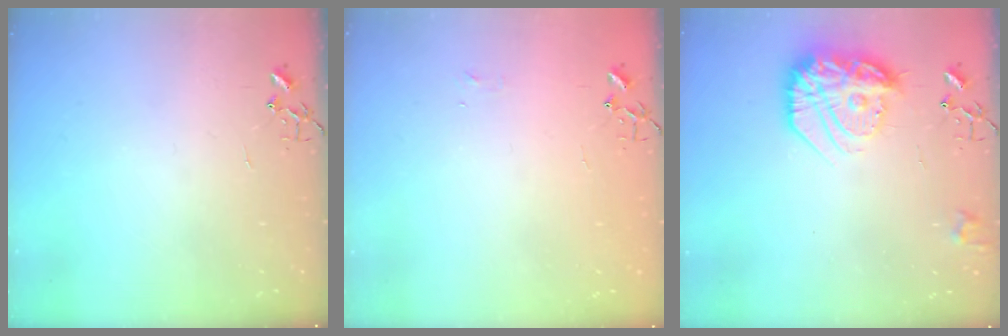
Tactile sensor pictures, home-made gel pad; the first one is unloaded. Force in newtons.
{"total": 4.0, "press": 4.0, "slide": 0.5}
{"total": 17.9, "press": 17.9, "slide": 0.7}